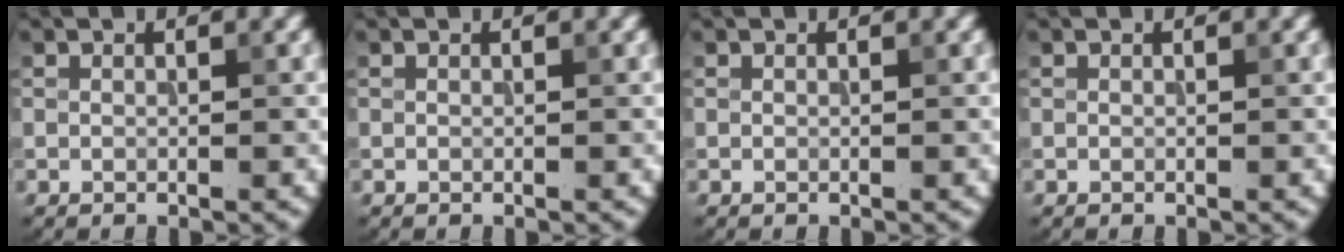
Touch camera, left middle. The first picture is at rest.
{"total": 0.0}
{"total": 0.0}
{"total": 0.0}